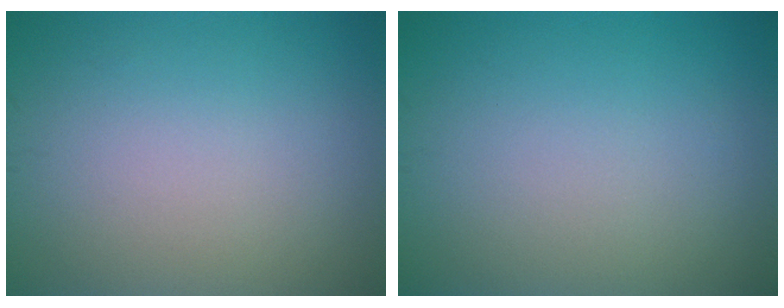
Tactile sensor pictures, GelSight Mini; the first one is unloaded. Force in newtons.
{"total": 0.0}